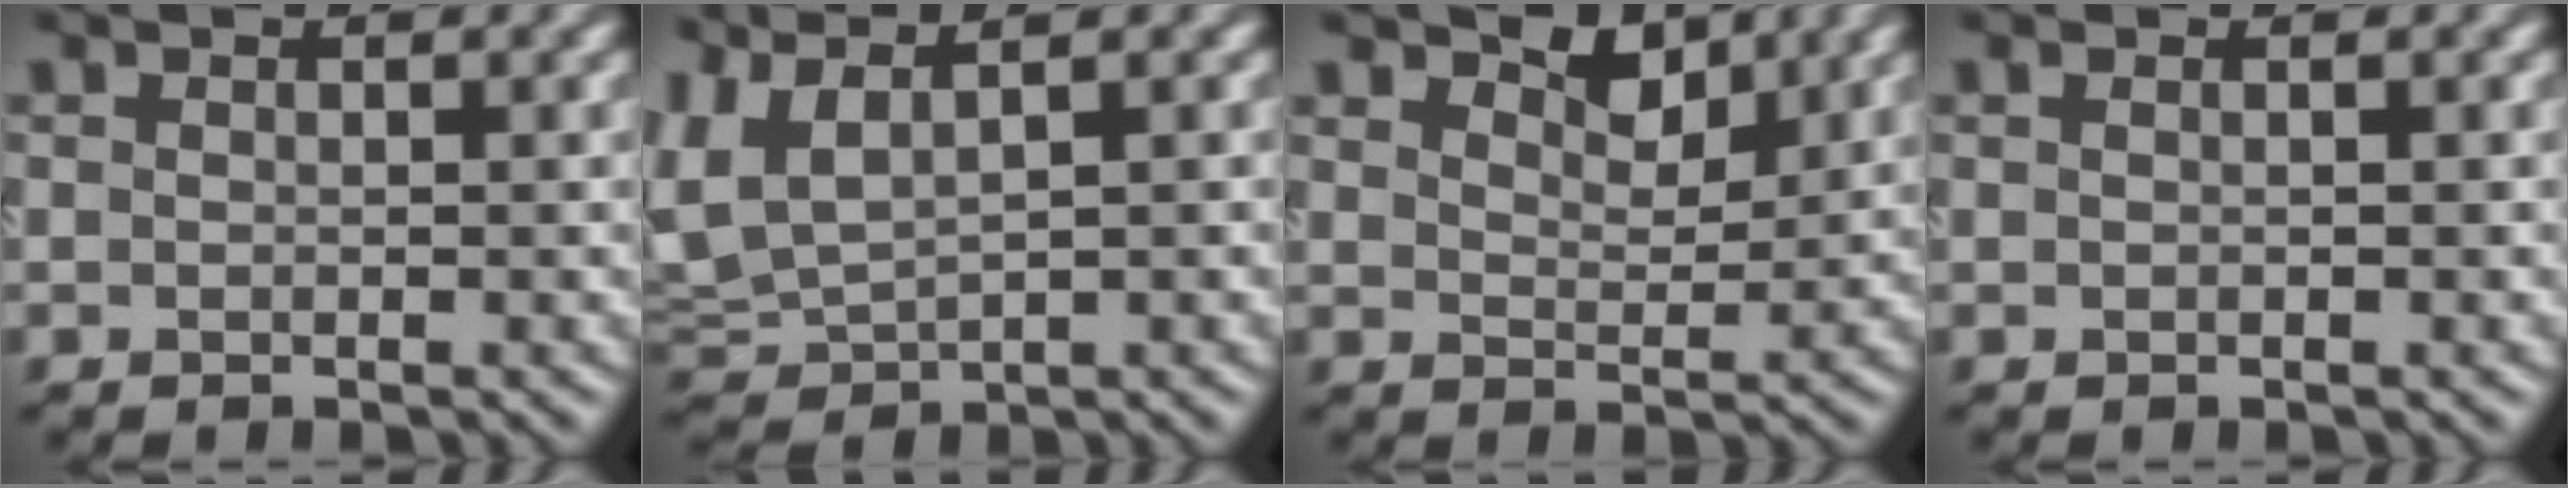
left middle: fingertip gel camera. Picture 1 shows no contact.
{"total": 4.4, "force": [2.2, 1.9, 3.3], "torque": [-0.094, 0.013, 0.046]}
{"total": 3.1, "force": [2.7, 1.0, 1.0], "torque": [-0.016, 0.001, 0.041]}
{"total": 0.5, "force": [0.2, 0.2, 0.4], "torque": [-0.008, -0.006, 0.000]}